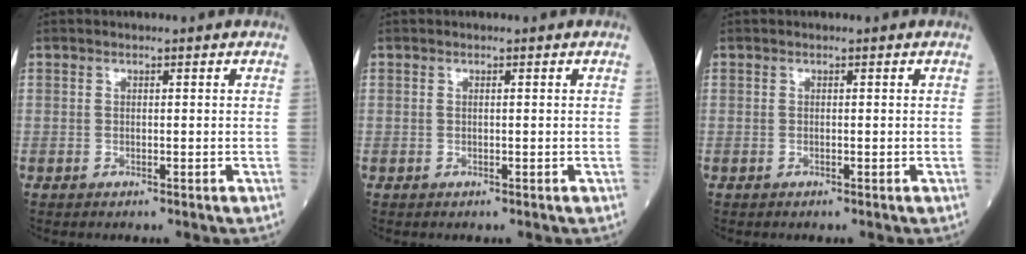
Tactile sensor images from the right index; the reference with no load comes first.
{"total": 0.0}
{"total": 0.0}